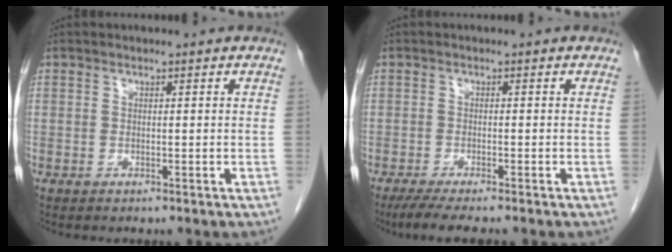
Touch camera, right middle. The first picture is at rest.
{"total": 5.3, "force": [-4.3, 0.1, 3.2], "torque": [-0.051, -0.013, -0.070]}